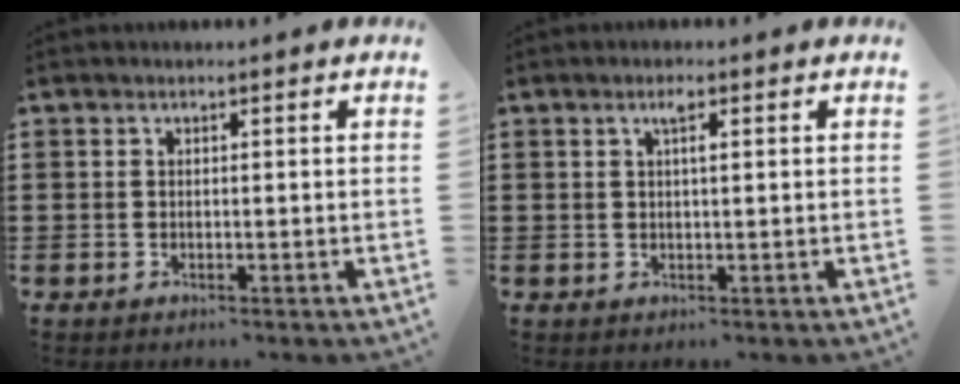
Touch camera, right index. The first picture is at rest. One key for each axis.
{"total": 1.7, "fx": 0.7, "fy": 0.3, "fz": 1.5, "tx": -0.030, "ty": 0.004, "tz": 0.011}